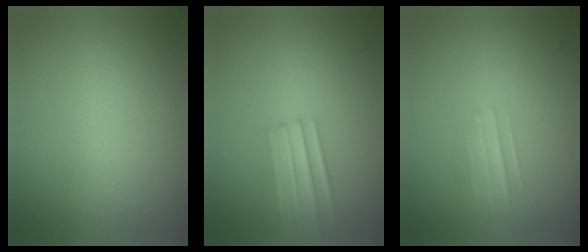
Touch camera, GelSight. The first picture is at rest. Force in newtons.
{"total": 2.1}
{"total": 1.2}